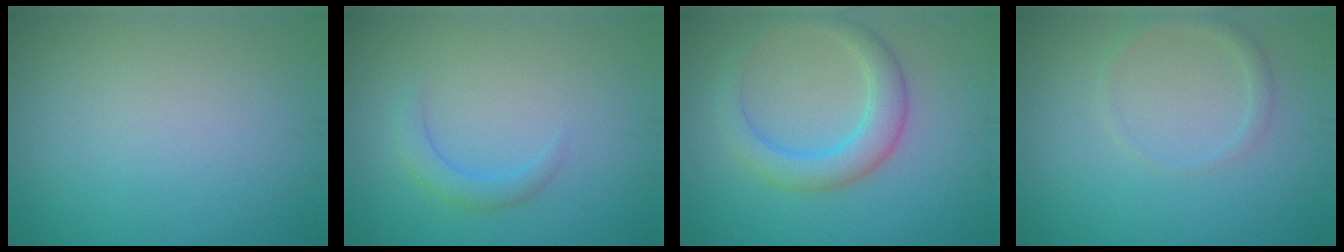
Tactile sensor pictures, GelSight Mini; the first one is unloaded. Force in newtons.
{"total": 1.8, "press": 1.8, "slide": 0.2}
{"total": 4.0, "press": 4.0, "slide": 0.3}
{"total": 1.3, "press": 1.3, "slide": 0.0}